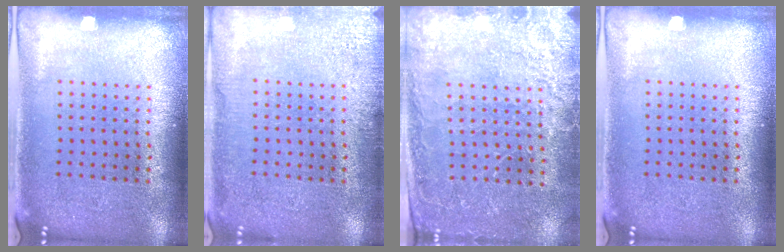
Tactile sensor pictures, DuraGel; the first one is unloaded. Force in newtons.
{"total": 3.0, "press": 3.0, "slide": 0.4}
{"total": 2.8, "press": 2.7, "slide": 0.4}
{"total": 0.0}